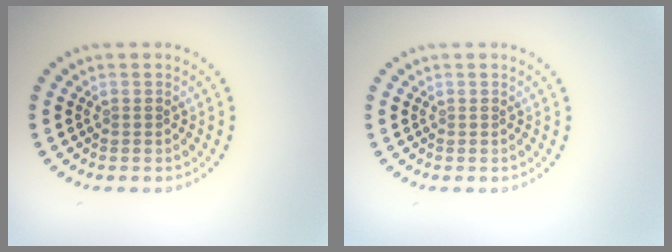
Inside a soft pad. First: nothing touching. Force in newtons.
{"total": 0.0}